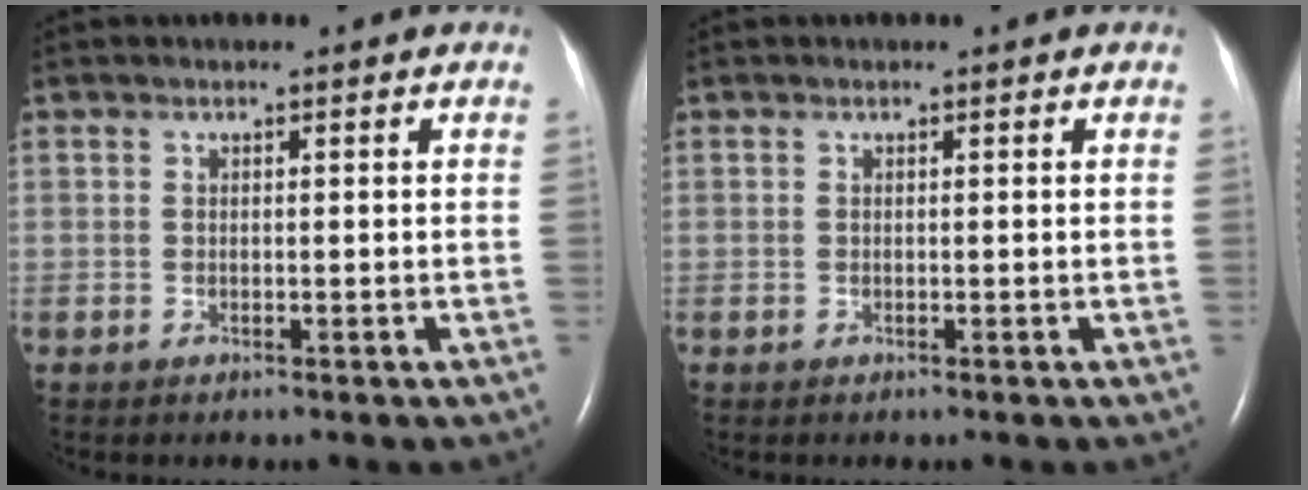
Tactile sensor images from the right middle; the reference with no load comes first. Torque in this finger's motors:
{"motor_torque": [-0.04, 0.08, 0.00, 0.00]}